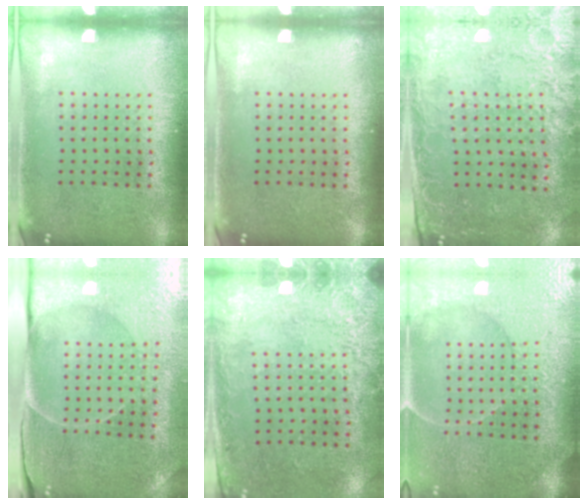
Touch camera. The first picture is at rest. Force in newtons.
{"total": 0.0}
{"total": 2.7, "press": 2.4, "slide": 1.2}
{"total": 3.6, "press": 3.6, "slide": 0.6}
{"total": 2.8, "press": 2.0, "slide": 1.9}
{"total": 3.8, "press": 3.5, "slide": 1.5}